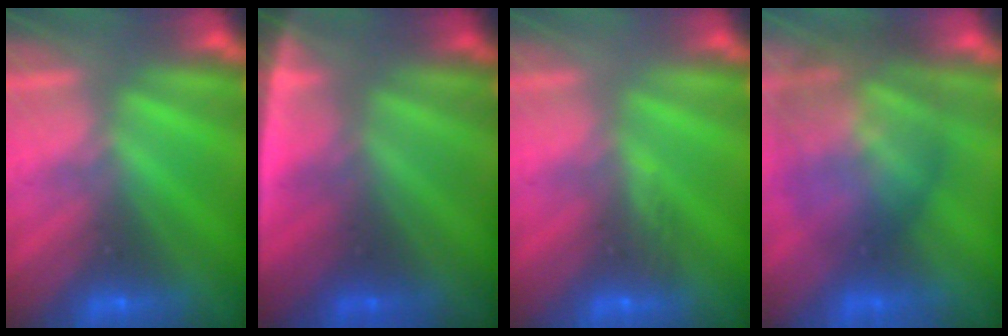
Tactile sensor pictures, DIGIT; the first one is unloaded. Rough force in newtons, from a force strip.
{"total": 4.6}
{"total": 2.9}
{"total": 7.6}